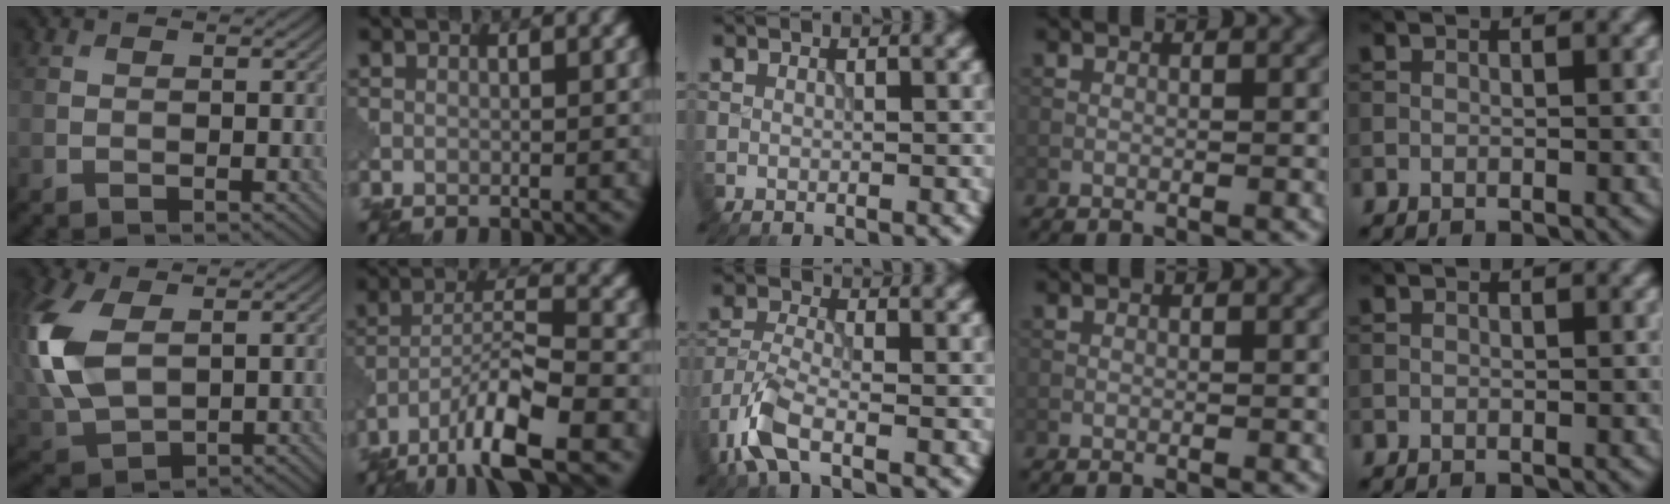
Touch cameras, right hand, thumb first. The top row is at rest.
{"thumb": {"total": 11.9, "force": [1.9, 7.6, 9.0], "torque": [-0.264, 0.003, 0.042]}, "index": {"total": 8.5, "force": [-5.5, 1.7, 6.2], "torque": [-0.110, 0.002, -0.106]}, "middle": {"total": 4.8, "force": [-2.9, 1.7, 3.4], "torque": [-0.085, -0.009, -0.073]}}